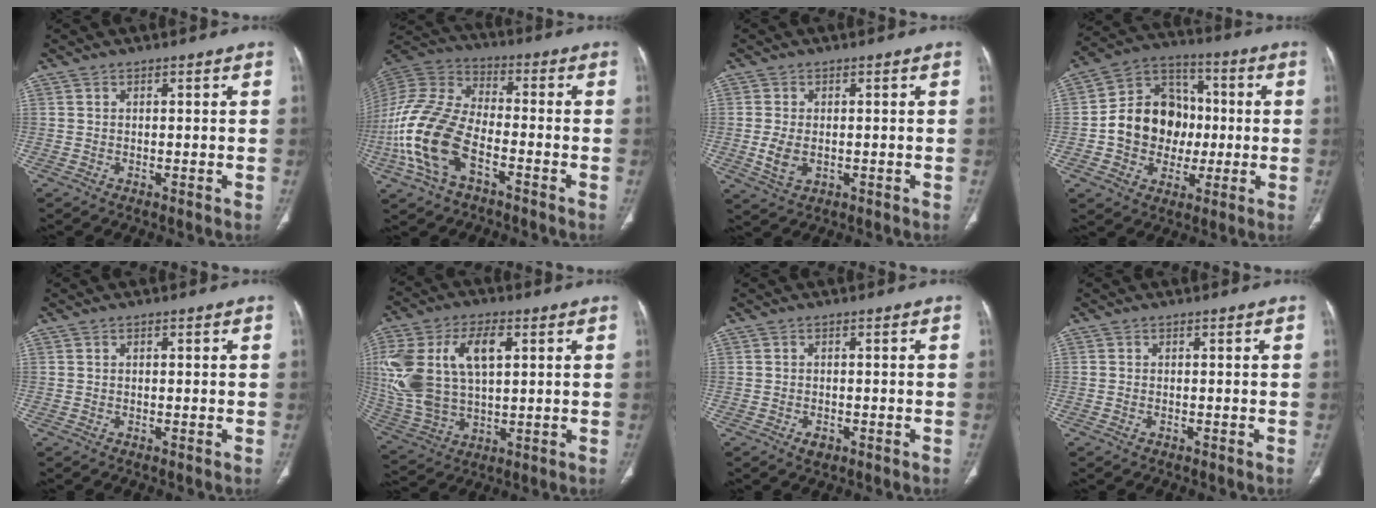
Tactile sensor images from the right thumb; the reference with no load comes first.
{"total": 18.5, "force": [-6.6, 9.9, 14.2], "torque": [-0.308, 0.032, -0.130]}
{"total": 4.7, "force": [-0.6, 3.0, 3.5], "torque": [-0.072, -0.007, -0.004]}
{"total": 14.9, "force": [-0.7, 12.4, 8.2], "torque": [-0.085, 0.030, -0.012]}
{"total": 0.5, "force": [0.2, 0.3, 0.4], "torque": [-0.008, 0.003, 0.003]}
{"total": 19.7, "force": [4.9, 11.4, 15.3], "torque": [-0.321, 0.004, 0.097]}
{"total": 1.9, "force": [-0.9, 1.3, 1.1], "torque": [-0.014, 0.002, -0.009]}
{"total": 0.6, "force": [-0.3, 0.4, 0.3], "torque": [-0.010, 0.004, -0.004]}